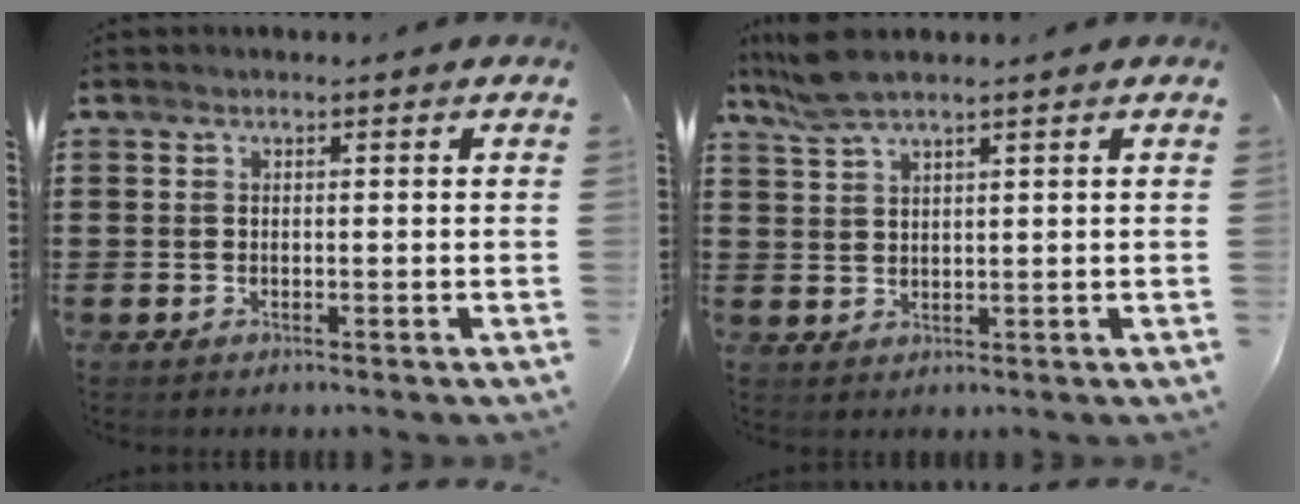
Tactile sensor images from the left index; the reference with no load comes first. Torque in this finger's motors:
{"motor_torque": [0.02, 0.08, 0.42, 0.05]}